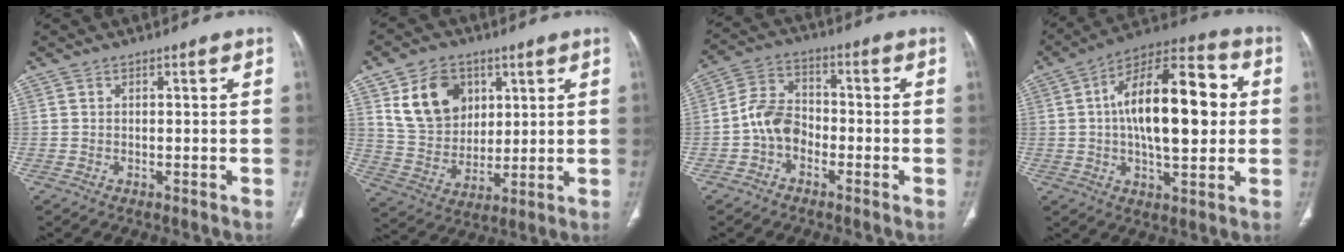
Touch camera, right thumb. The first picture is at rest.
{"total": 13.6, "force": [5.5, 10.4, 7.0], "torque": [-0.087, -0.018, 0.113]}
{"total": 6.1, "force": [-2.3, 4.6, 3.1], "torque": [-0.044, 0.028, -0.056]}
{"total": 21.2, "force": [2.0, 9.5, 18.9], "torque": [-0.277, 0.027, 0.023]}